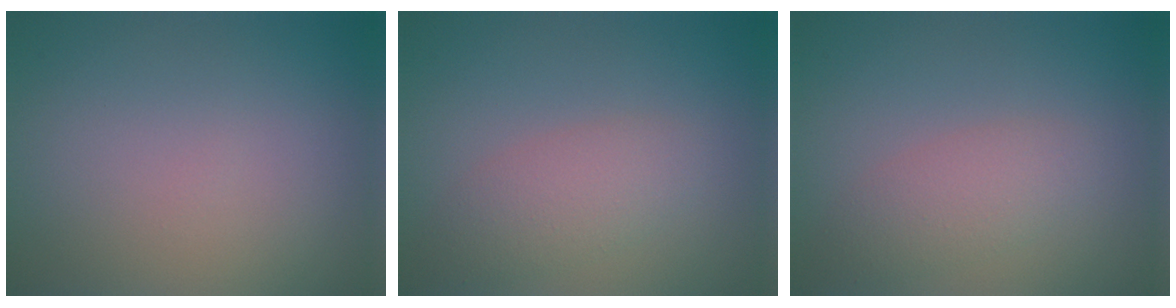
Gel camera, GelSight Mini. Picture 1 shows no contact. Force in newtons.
{"total": 3.0, "press": 3.0, "slide": 0.1}
{"total": 2.6, "press": 2.6, "slide": 0.1}